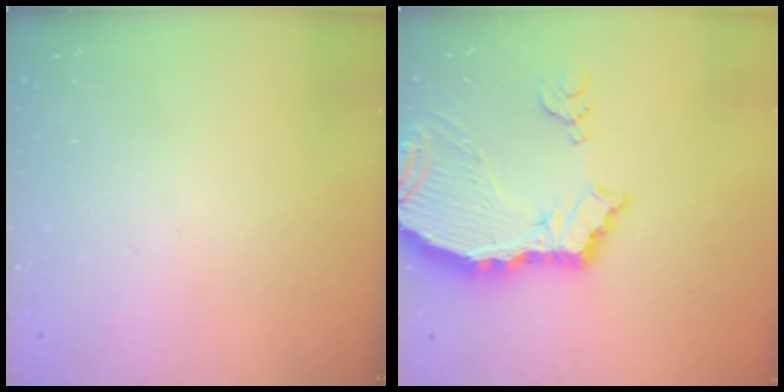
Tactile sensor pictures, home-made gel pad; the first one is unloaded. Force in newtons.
{"total": 11.2, "press": 11.1, "slide": 1.2}